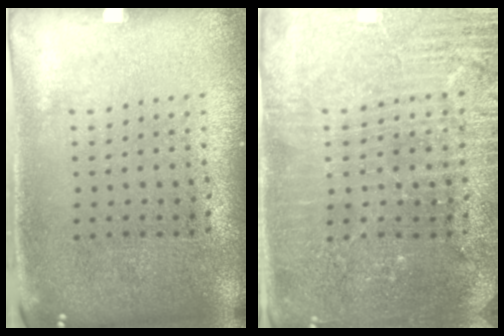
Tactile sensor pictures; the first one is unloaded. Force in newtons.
{"total": 3.7, "press": 3.6, "slide": 0.9}